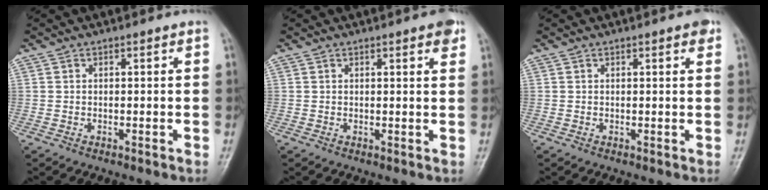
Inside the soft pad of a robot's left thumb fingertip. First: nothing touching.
{"total": 3.2, "force": [1.8, 0.9, 2.4], "torque": [-0.022, -0.004, 0.018]}
{"total": 2.1, "force": [1.1, 0.7, 1.6], "torque": [-0.014, -0.001, 0.012]}